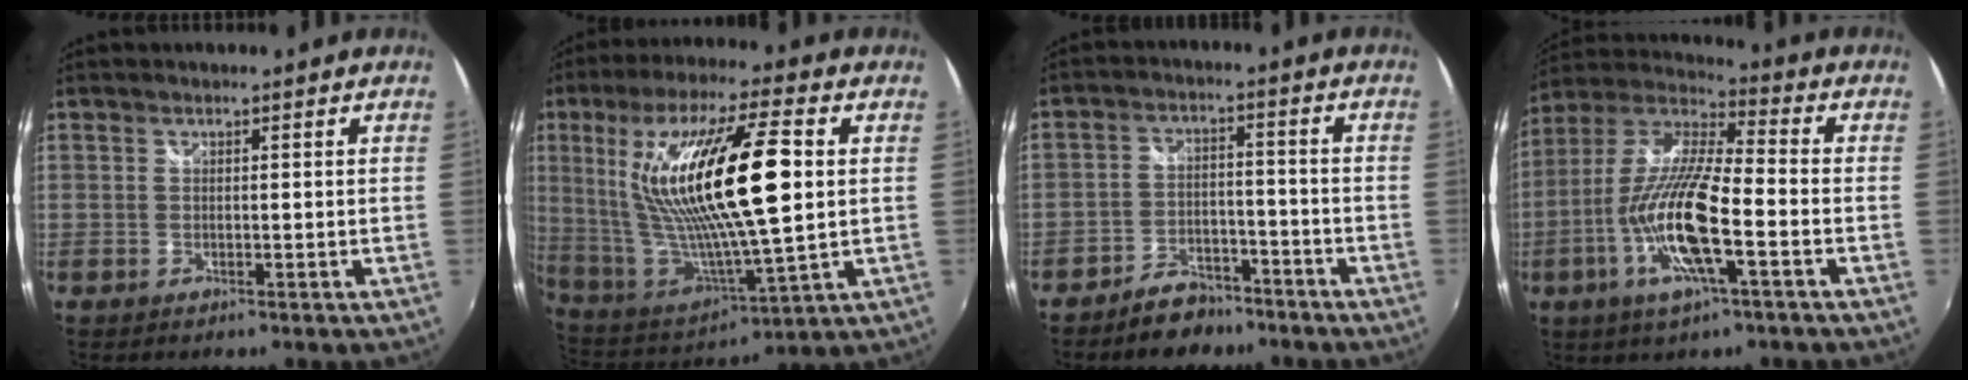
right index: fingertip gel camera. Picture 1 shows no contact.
{"total": 23.9, "force": [5.4, 5.3, 22.7], "torque": [-0.428, 0.000, 0.108]}
{"total": 8.0, "force": [-6.3, 4.1, 2.7], "torque": [-0.066, 0.022, -0.091]}
{"total": 17.1, "force": [-5.8, 3.5, 15.7], "torque": [-0.317, -0.016, -0.119]}